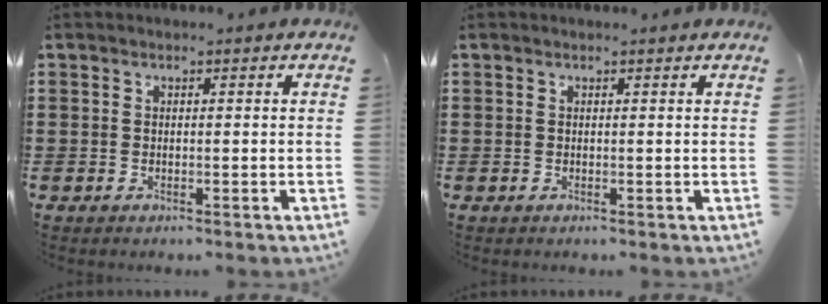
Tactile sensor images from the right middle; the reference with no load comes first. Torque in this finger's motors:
{"motor_torque": [0.01, -0.01, -0.03, 0.01]}